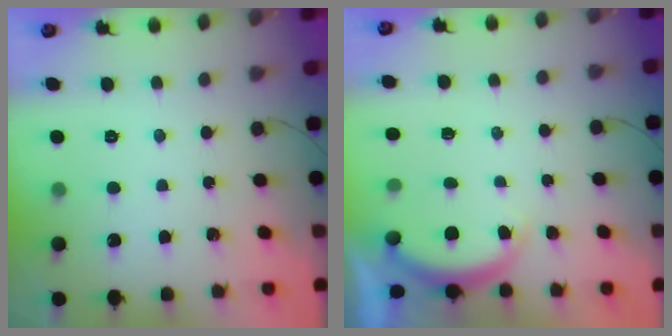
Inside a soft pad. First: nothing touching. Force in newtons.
{"total": 3.2, "press": 3.2, "slide": 0.6}